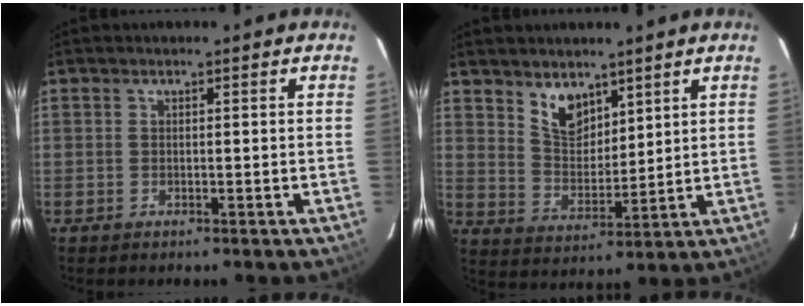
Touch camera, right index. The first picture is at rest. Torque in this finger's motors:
{"motor_torque": [0.11, 0.11, 0.07, 0.03]}